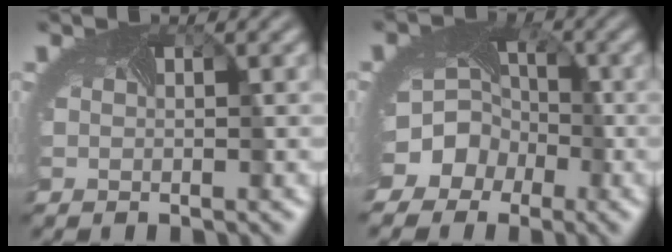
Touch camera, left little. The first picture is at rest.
{"total": 10.3, "force": [-4.1, 8.8, 3.7], "torque": [-0.078, -0.013, -0.083]}